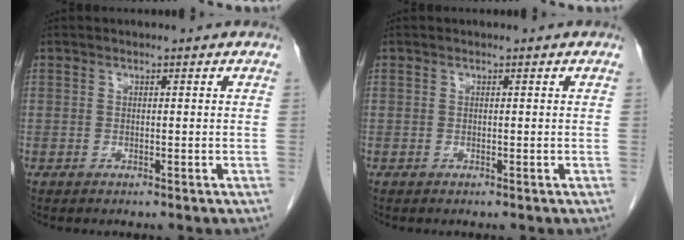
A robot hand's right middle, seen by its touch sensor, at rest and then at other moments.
{"total": 0.0}